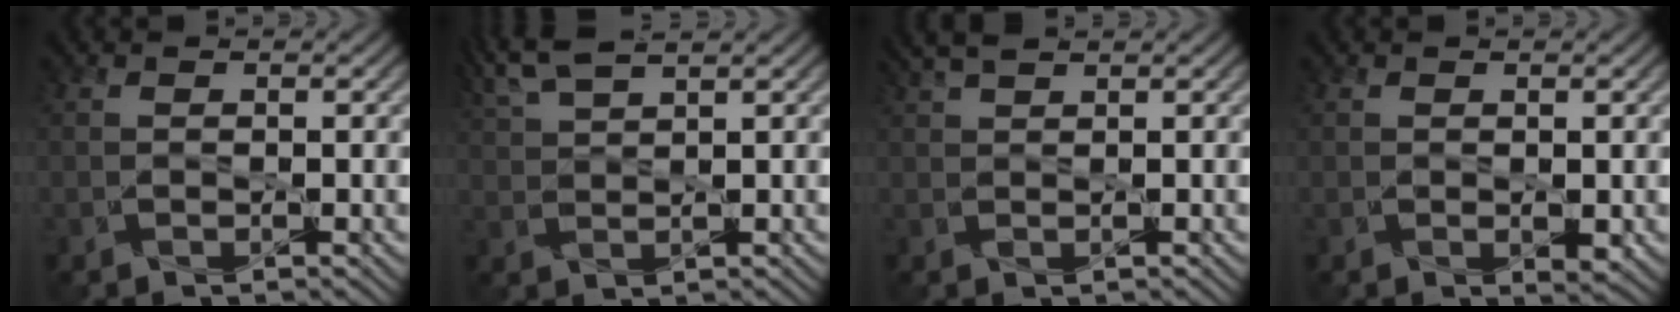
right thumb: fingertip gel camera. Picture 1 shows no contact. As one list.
[{"total": 5.5, "force": [4.2, 1.1, 3.4], "torque": [-0.080, 0.021, 0.080]}, {"total": 2.8, "force": [2.1, 0.6, 1.7], "torque": [-0.045, 0.015, 0.048]}, {"total": 0.9, "force": [0.0, 0.6, 0.7], "torque": [-0.013, -0.005, 0.005]}]